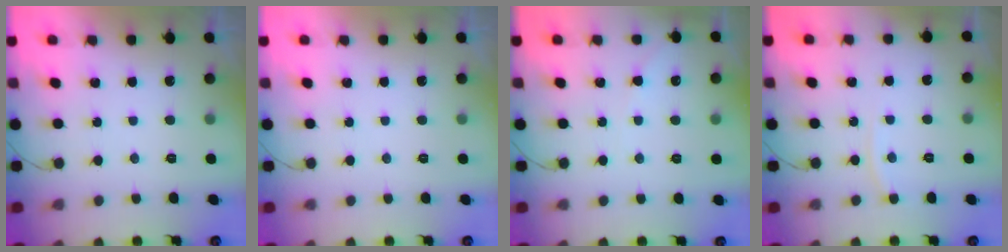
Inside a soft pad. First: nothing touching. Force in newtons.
{"total": 0.0}
{"total": 3.3, "press": 3.3, "slide": 0.6}
{"total": 3.4, "press": 3.4, "slide": 0.3}